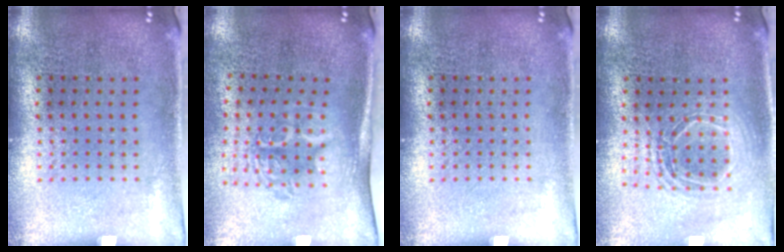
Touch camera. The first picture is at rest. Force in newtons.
{"total": 1.7, "press": 1.3, "slide": 1.2}
{"total": 0.0}
{"total": 1.8, "press": 1.5, "slide": 0.9}